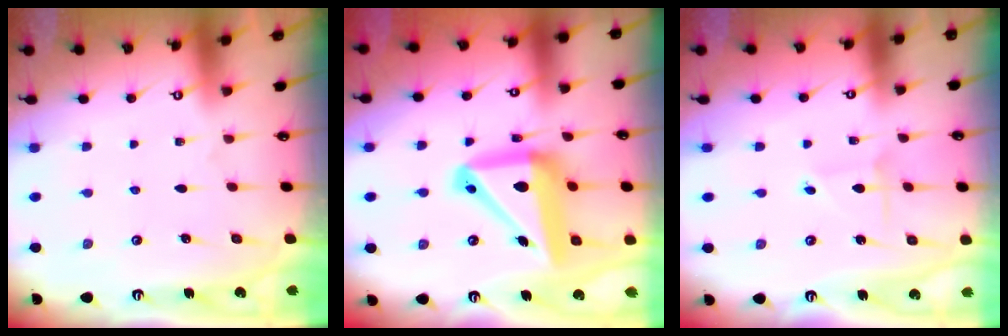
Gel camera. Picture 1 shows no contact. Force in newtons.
{"total": 18.2, "press": 18.1, "slide": 2.3}
{"total": 1.8, "press": 1.8, "slide": 0.1}